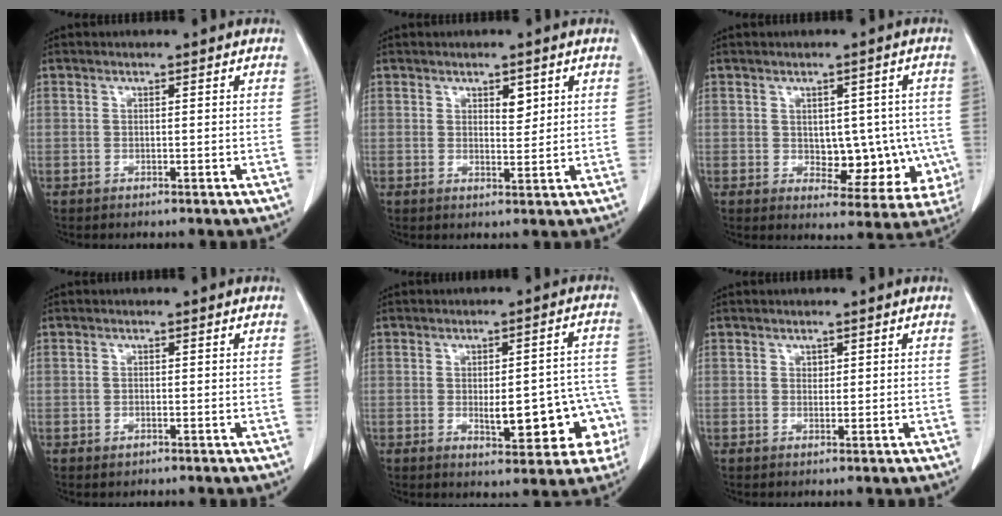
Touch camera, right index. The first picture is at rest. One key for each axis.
{"total": 2.4, "fx": 1.2, "fy": 1.1, "fz": 1.7, "tx": -0.024, "ty": -0.004, "tz": 0.021}
{"total": 9.6, "fx": -0.9, "fy": 5.7, "fz": 7.7, "tx": -0.074, "ty": 0.012, "tz": 0.005}
{"total": 0.7, "fx": -0.3, "fy": 0.5, "fz": 0.4, "tx": -0.009, "ty": 0.000, "tz": 0.002}
{"total": 12.8, "fx": -3.3, "fy": 4.8, "fz": 11.4, "tx": -0.106, "ty": 0.030, "tz": -0.030}
{"total": 0.8, "fx": 0.4, "fy": 0.6, "fz": 0.3, "tx": -0.001, "ty": -0.001, "tz": 0.005}